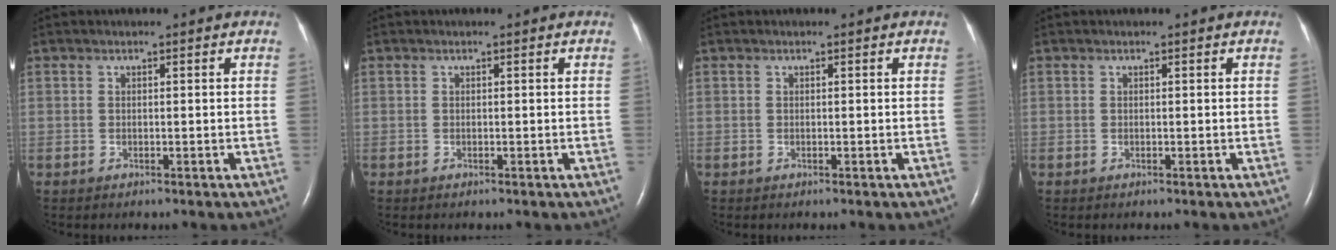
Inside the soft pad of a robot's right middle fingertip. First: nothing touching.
{"total": 0.0}
{"total": 0.0}
{"total": 0.0}